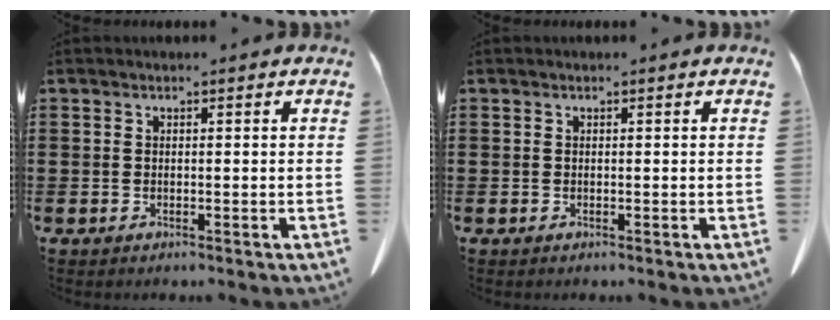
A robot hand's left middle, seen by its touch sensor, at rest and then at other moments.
{"total": 0.0}